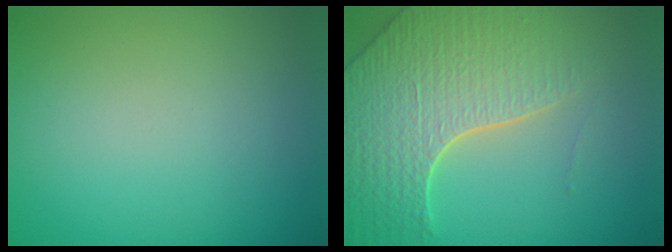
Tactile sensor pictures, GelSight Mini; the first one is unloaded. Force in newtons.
{"total": 6.6, "press": 5.3, "slide": 3.8}